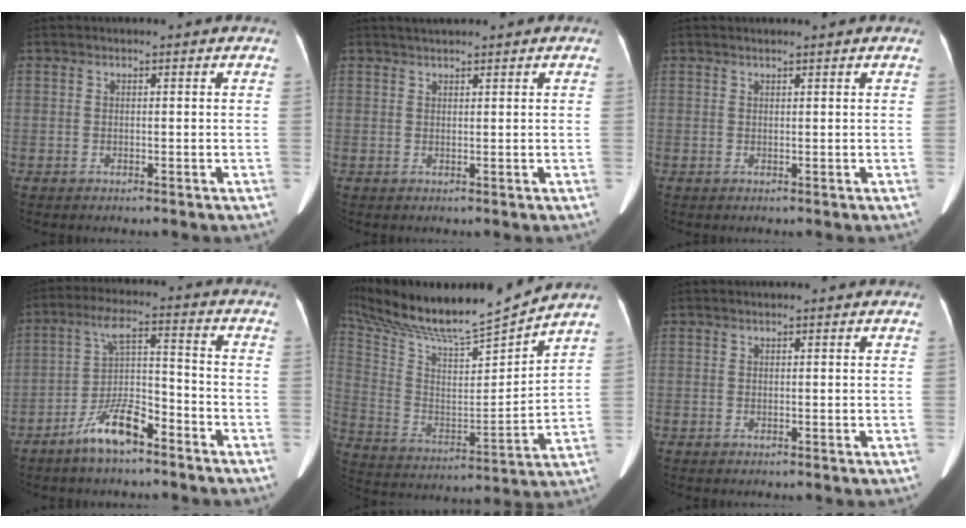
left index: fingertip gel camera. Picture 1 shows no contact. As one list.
[{"total": 1.7, "force": [1.5, 0.4, 0.8], "torque": [-0.015, 0.016, 0.025]}, {"total": 0.7, "force": [0.7, 0.0, 0.3], "torque": [-0.009, 0.010, 0.013]}, {"total": 8.7, "force": [-6.1, 1.7, 5.9], "torque": [-0.123, -0.004, -0.114]}, {"total": 20.0, "force": [18.3, -0.1, 8.1], "torque": [-0.166, -0.023, 0.315]}, {"total": 0.0}]